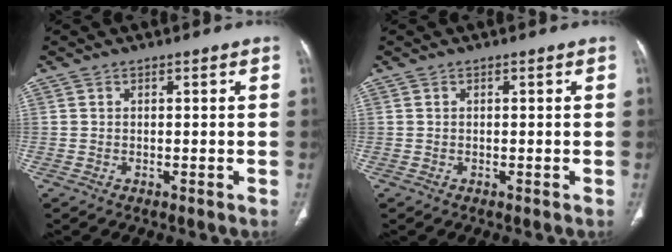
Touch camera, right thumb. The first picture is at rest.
{"total": 0.0}